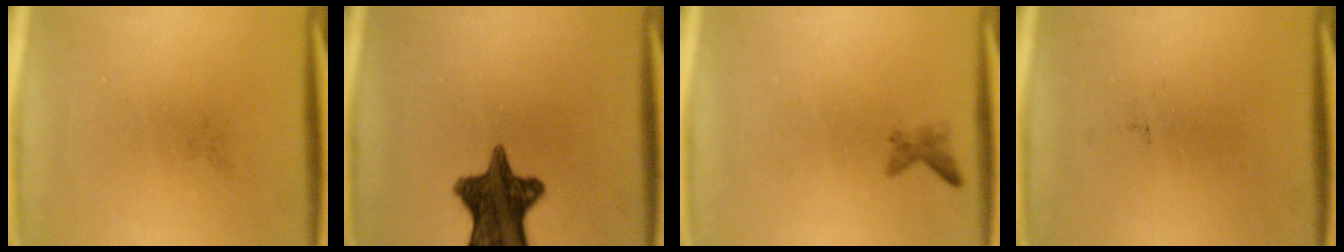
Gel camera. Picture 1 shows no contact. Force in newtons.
{"total": 12.3}
{"total": 1.1}
{"total": 0.0}